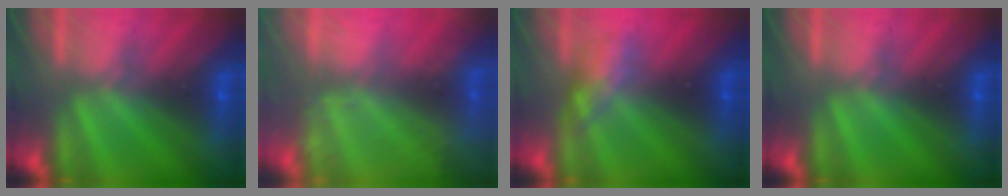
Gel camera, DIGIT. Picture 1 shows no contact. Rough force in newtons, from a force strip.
{"total": 2.2}
{"total": 2.7}
{"total": 0.0}